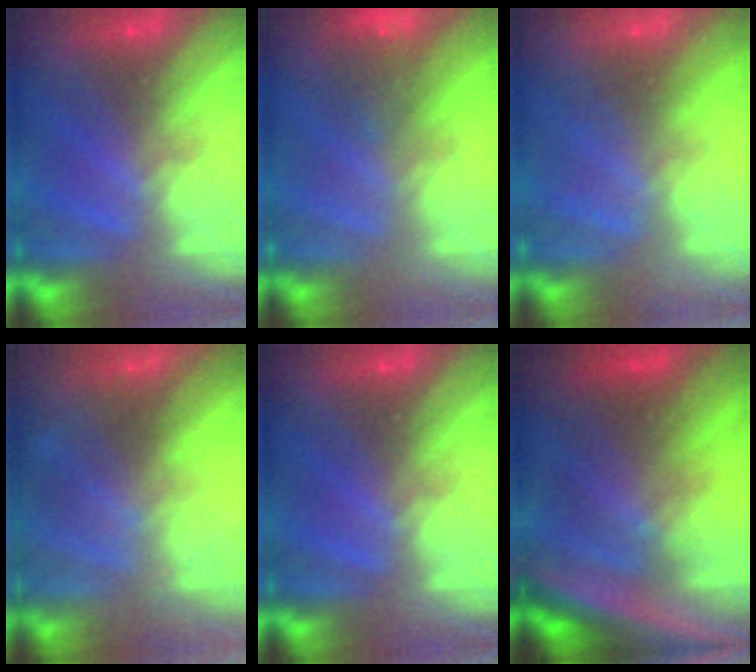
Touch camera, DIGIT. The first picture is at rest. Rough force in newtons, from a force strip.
{"total": 7.8}
{"total": 2.1}
{"total": 1.6}
{"total": 0.0}
{"total": 6.9}